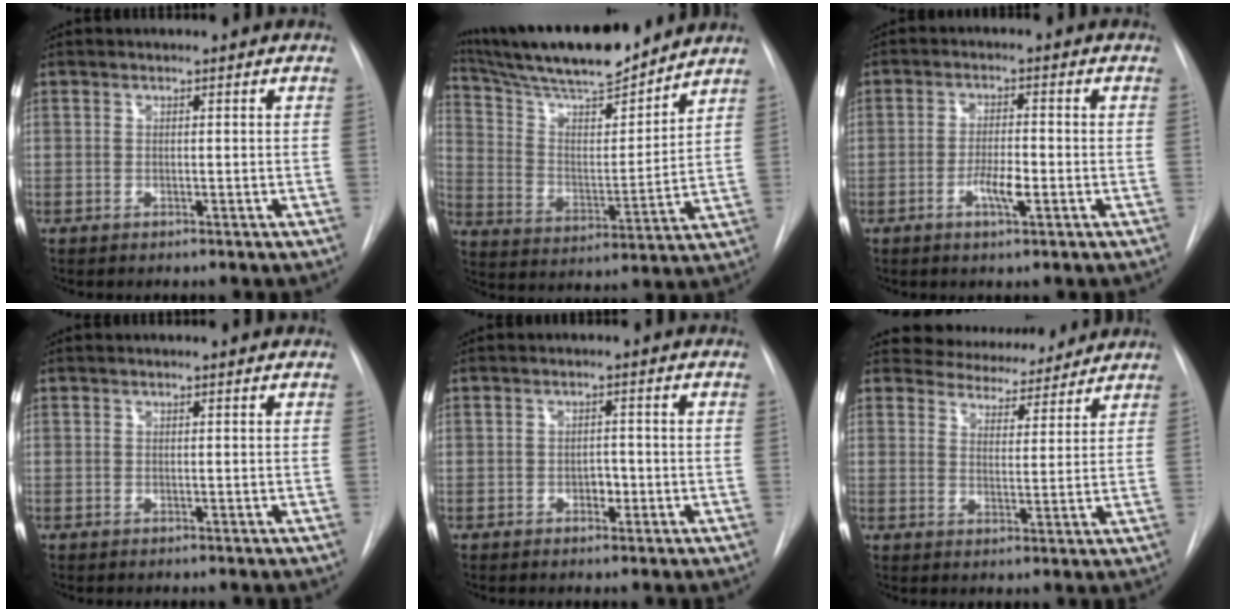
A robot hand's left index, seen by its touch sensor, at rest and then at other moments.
{"total": 19.2, "force": [17.1, 2.3, 8.3], "torque": [-0.151, 0.006, 0.286]}
{"total": 4.0, "force": [-1.5, 0.7, 3.6], "torque": [-0.065, 0.000, -0.026]}
{"total": 0.7, "force": [0.6, 0.0, 0.1], "torque": [-0.006, 0.002, 0.008]}
{"total": 1.7, "force": [-0.7, 1.1, 1.2], "torque": [-0.014, 0.005, -0.009]}
{"total": 8.9, "force": [8.4, 2.6, 0.8], "torque": [-0.004, 0.003, 0.113]}